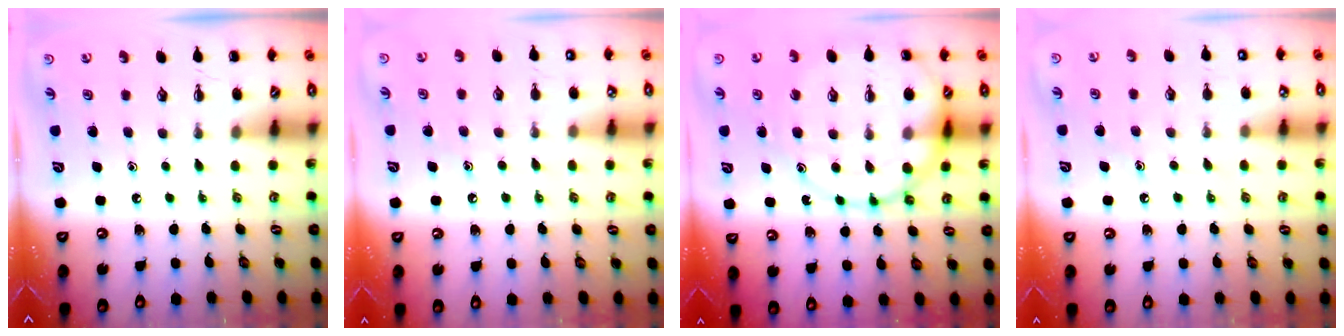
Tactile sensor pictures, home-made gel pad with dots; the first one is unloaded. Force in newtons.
{"total": 7.1, "press": 7.0, "slide": 1.2}
{"total": 17.5, "press": 17.2, "slide": 3.4}
{"total": 7.3, "press": 7.1, "slide": 1.8}